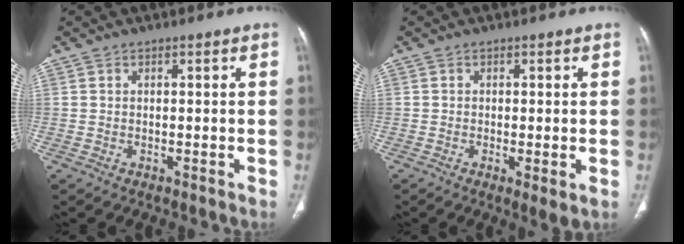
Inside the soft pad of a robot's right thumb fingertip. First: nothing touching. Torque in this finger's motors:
{"motor_torque": [-0.53, 0.77, -0.20, -0.05, -0.02]}